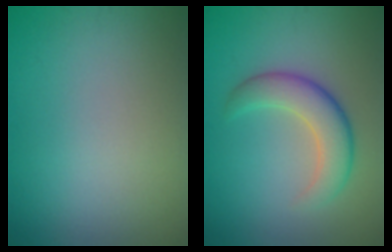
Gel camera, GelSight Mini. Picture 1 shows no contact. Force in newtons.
{"total": 4.5, "press": 4.5, "slide": 0.3}